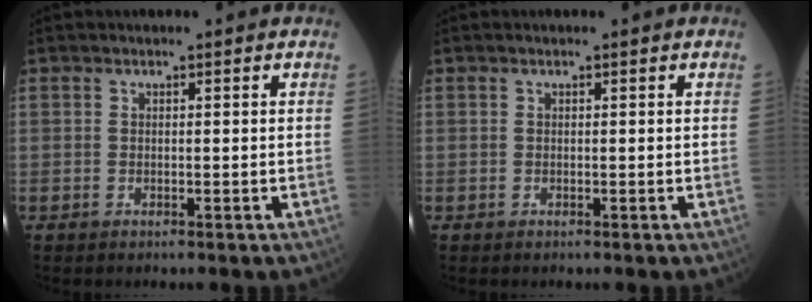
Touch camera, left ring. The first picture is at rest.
{"total": 0.0}